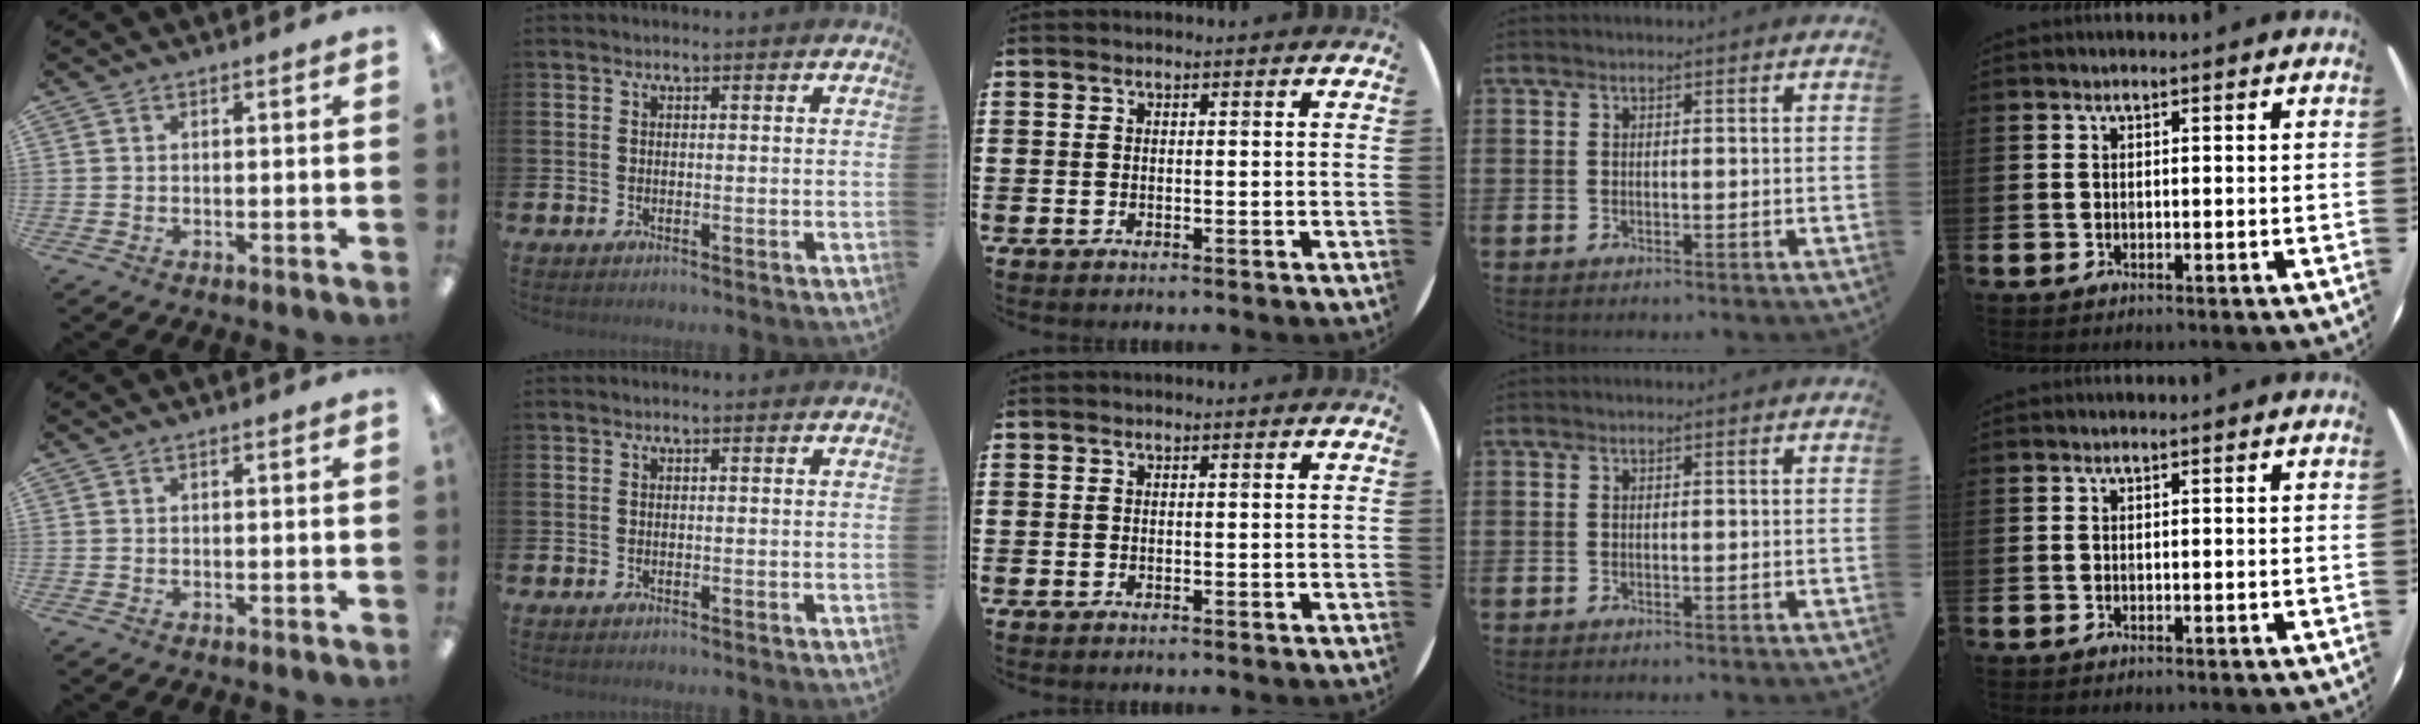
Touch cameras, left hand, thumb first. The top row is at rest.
{}